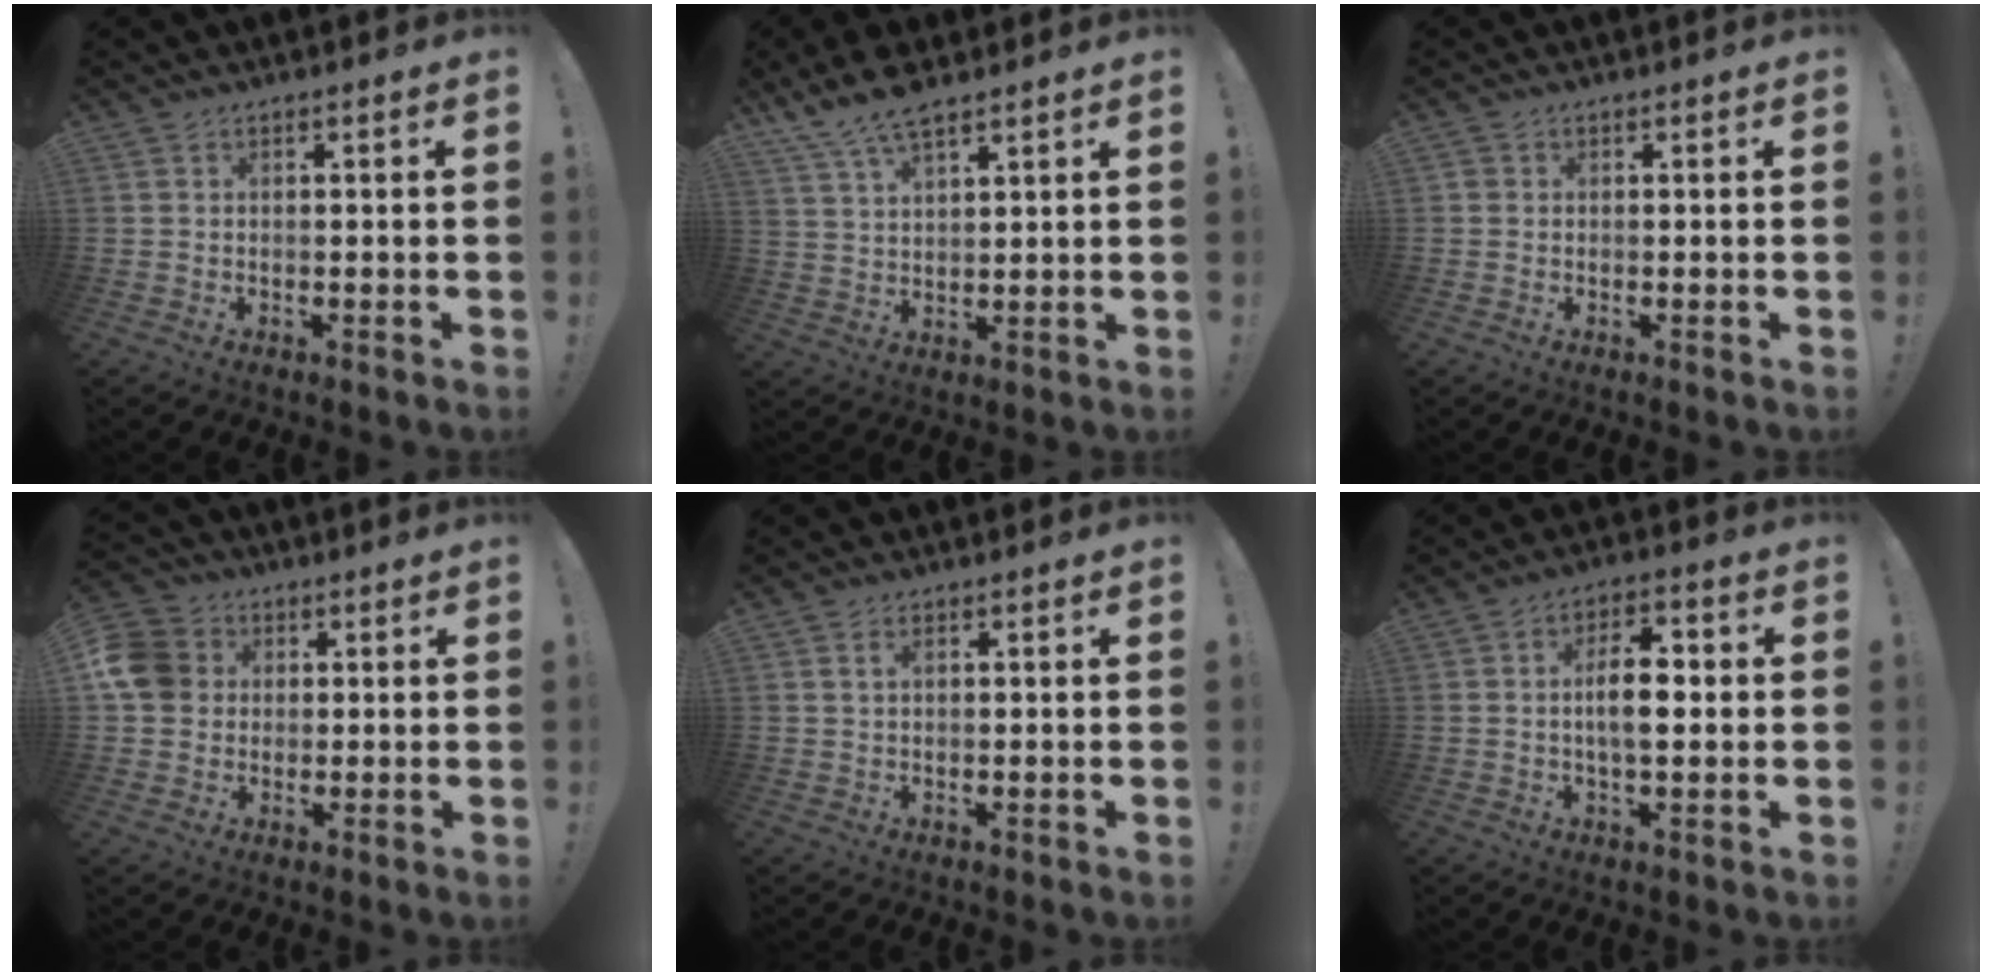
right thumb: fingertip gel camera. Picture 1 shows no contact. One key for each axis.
{"total": 8.3, "fx": 6.5, "fy": 2.6, "fz": 4.4, "tx": -0.089, "ty": -0.028, "tz": 0.122}
{"total": 0.9, "fx": 0.1, "fy": 0.9, "fz": 0.2, "tx": -0.003, "ty": 0.003, "tz": 0.003}
{"total": 10.6, "fx": 1.2, "fy": 9.5, "fz": 4.6, "tx": -0.080, "ty": 0.008, "tz": 0.027}
{"total": 1.7, "fx": 0.8, "fy": 1.0, "fz": 1.2, "tx": -0.016, "ty": -0.001, "tz": 0.013}
{"total": 9.1, "fx": 0.0, "fy": 4.5, "fz": 7.9, "tx": -0.134, "ty": 0.004, "tz": -0.006}